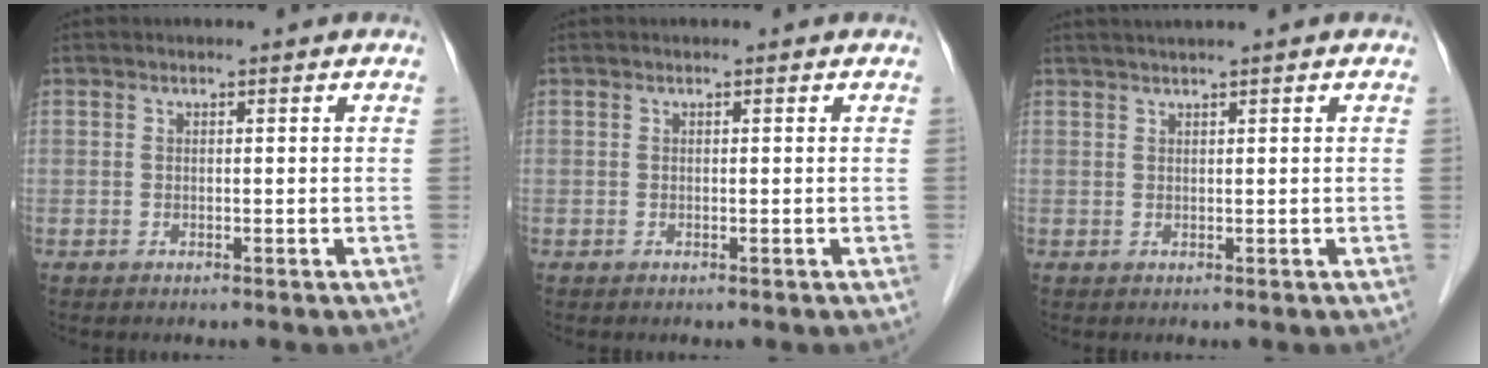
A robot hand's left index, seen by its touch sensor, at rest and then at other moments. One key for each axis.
{"total": 0.0}
{"total": 2.4, "fx": 1.9, "fy": -0.6, "fz": 1.3, "tx": -0.015, "ty": 0.016, "tz": 0.037}